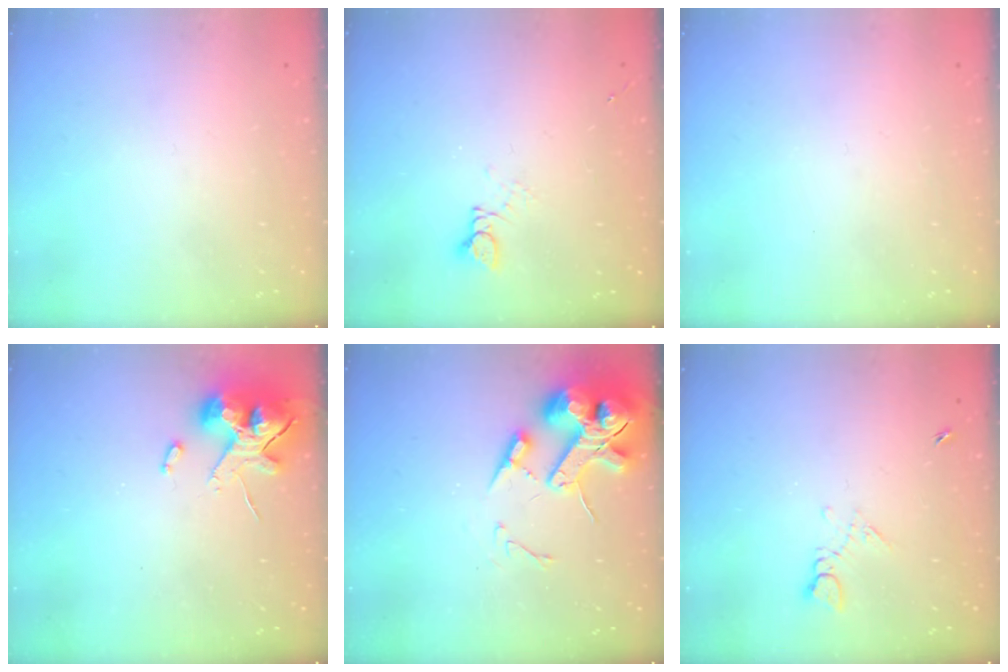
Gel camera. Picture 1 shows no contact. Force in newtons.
{"total": 2.4, "press": 2.4, "slide": 0.2}
{"total": 0.0}
{"total": 12.6, "press": 12.4, "slide": 1.9}
{"total": 15.9, "press": 15.7, "slide": 2.4}
{"total": 4.5, "press": 4.5, "slide": 0.7}